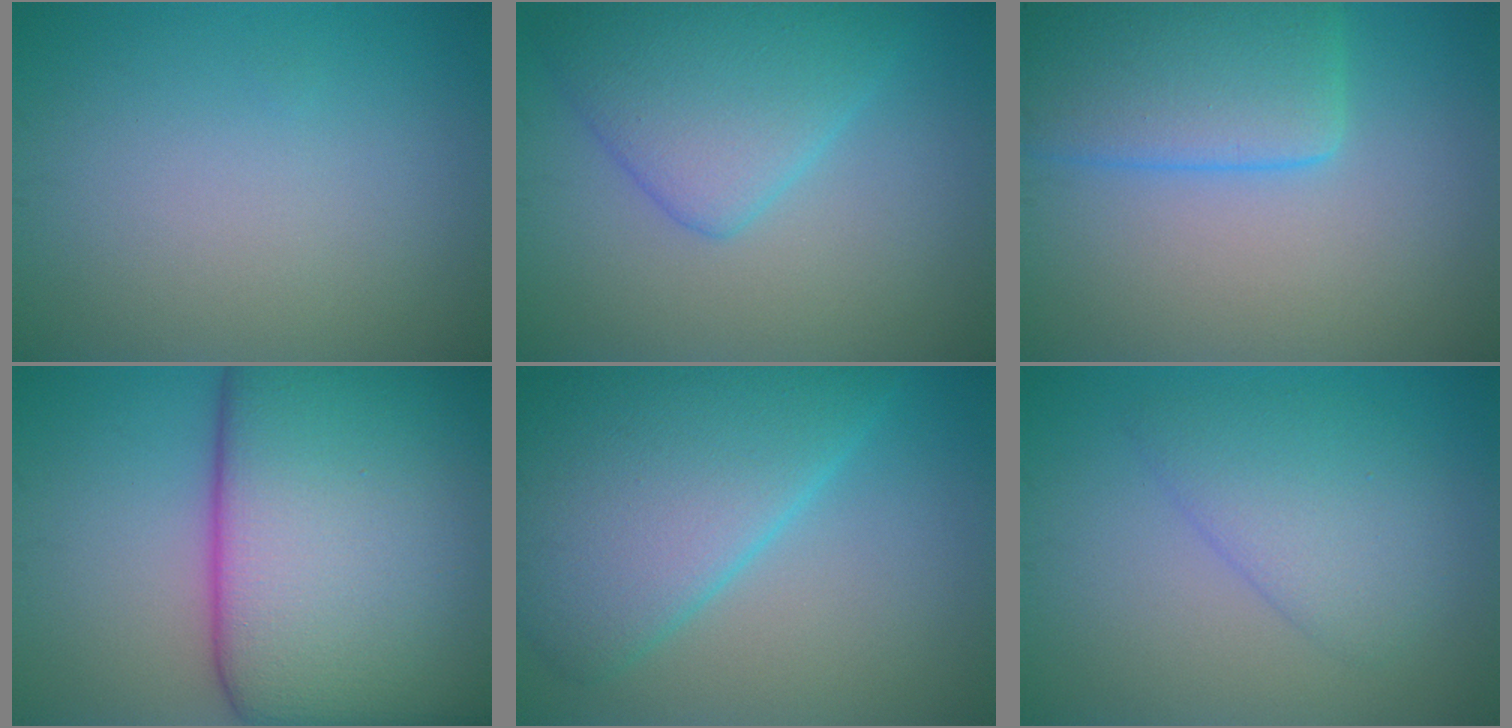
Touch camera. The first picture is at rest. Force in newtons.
{"total": 5.7, "press": 5.6, "slide": 0.3}
{"total": 6.7, "press": 6.7, "slide": 0.3}
{"total": 23.4, "press": 23.4, "slide": 0.7}
{"total": 10.3, "press": 10.3, "slide": 0.2}
{"total": 3.6, "press": 3.6, "slide": 0.3}